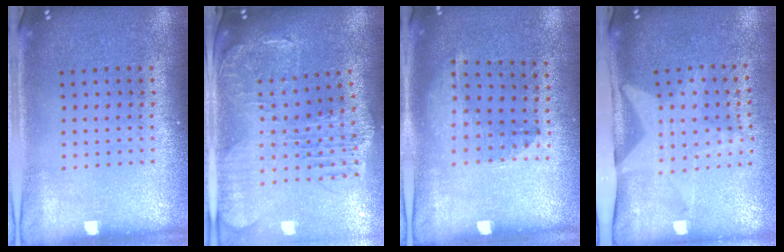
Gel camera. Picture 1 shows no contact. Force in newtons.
{"total": 2.1, "press": 1.9, "slide": 0.9}
{"total": 1.3, "press": 0.9, "slide": 0.9}
{"total": 1.9, "press": 1.5, "slide": 1.1}